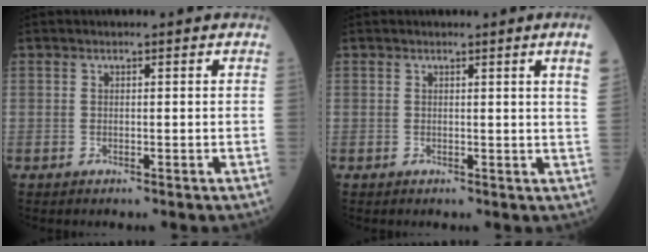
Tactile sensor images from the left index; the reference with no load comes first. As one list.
[{"total": 3.2, "force": [2.0, -1.1, 2.2], "torque": [-0.030, -0.020, 0.014]}]